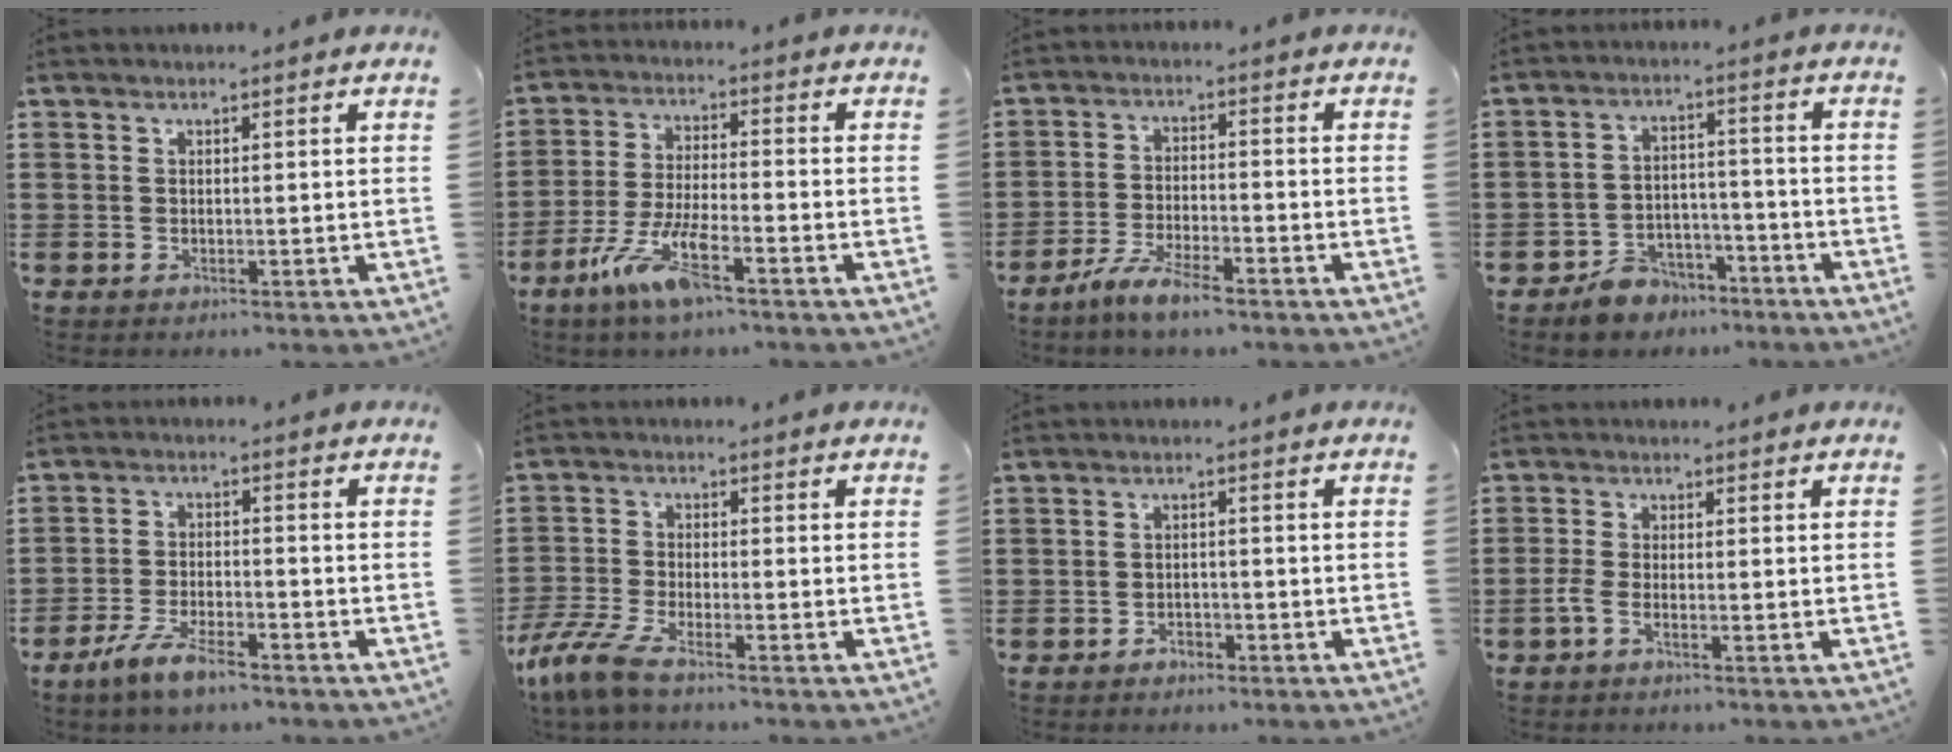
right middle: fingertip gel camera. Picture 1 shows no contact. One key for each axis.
{"total": 8.8, "fx": -5.1, "fy": 1.7, "fz": 7.0, "tx": -0.155, "ty": -0.008, "tz": -0.098}
{"total": 5.4, "fx": -4.5, "fy": 0.6, "fz": 2.9, "tx": -0.067, "ty": -0.005, "tz": -0.086}
{"total": 5.8, "fx": -5.3, "fy": 2.4, "fz": 0.6, "tx": -0.010, "ty": 0.025, "tz": -0.104}
{"total": 5.7, "fx": -4.3, "fy": 1.3, "fz": 3.5, "tx": -0.082, "ty": -0.005, "tz": -0.086}
{"total": 6.0, "fx": -4.7, "fy": 0.8, "fz": 3.5, "tx": -0.107, "ty": -0.020, "tz": -0.100}
{"total": 1.8, "fx": -1.6, "fy": 0.7, "fz": 0.3, "tx": -0.011, "ty": 0.001, "tz": -0.035}
{"total": 2.1, "fx": -1.1, "fy": 0.6, "fz": 1.6, "tx": -0.044, "ty": -0.003, "tz": -0.025}